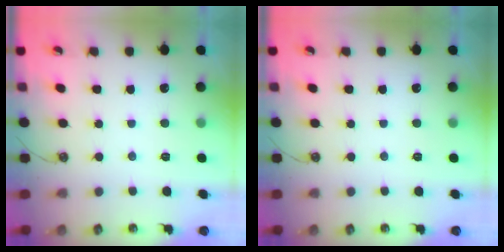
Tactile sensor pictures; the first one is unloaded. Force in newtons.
{"total": 0.0}